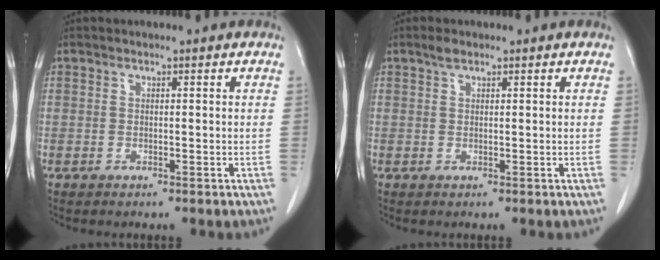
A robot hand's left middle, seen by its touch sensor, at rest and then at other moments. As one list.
[{"total": 1.3, "force": [1.0, 0.5, 0.7], "torque": [-0.017, 0.003, 0.019]}]